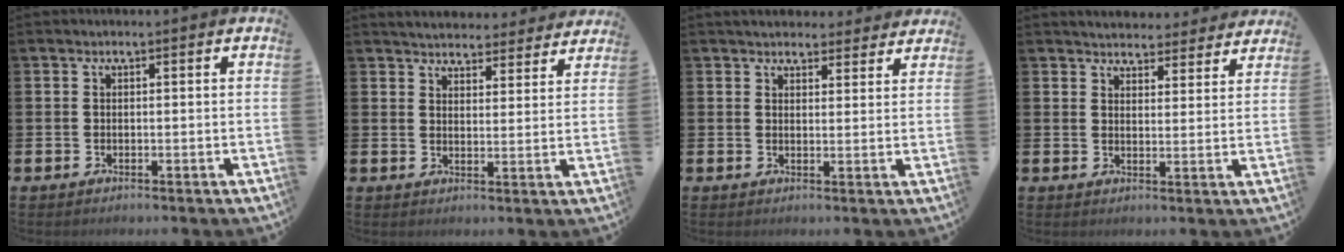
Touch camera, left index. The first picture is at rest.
{"total": 4.5, "force": [4.5, 0.8, -0.2], "torque": [-0.007, -0.033, 0.077]}
{"total": 3.9, "force": [3.7, 1.1, 0.1], "torque": [-0.004, -0.017, 0.069]}
{"total": 4.3, "force": [4.2, 0.9, -0.1], "torque": [-0.005, -0.030, 0.075]}